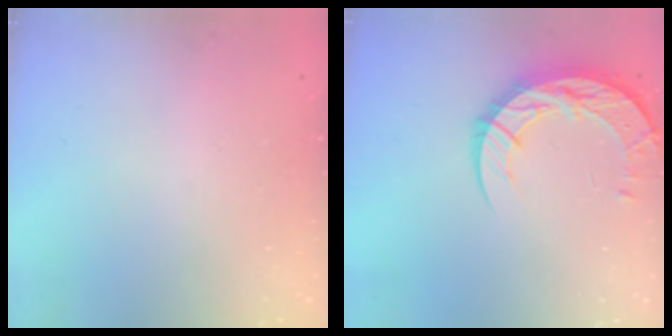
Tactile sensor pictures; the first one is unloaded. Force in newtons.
{"total": 13.9, "press": 13.8, "slide": 1.0}